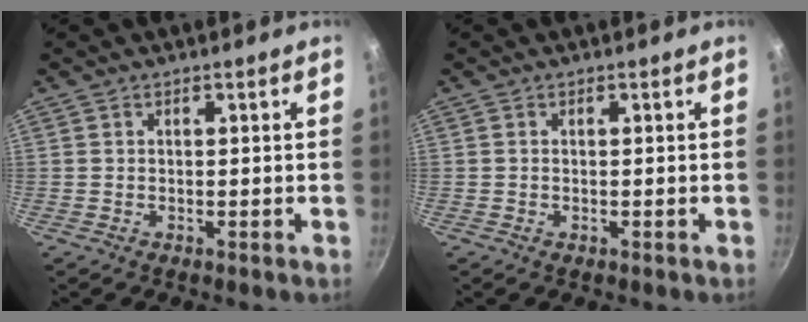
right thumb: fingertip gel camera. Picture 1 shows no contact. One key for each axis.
{"total": 0.0}